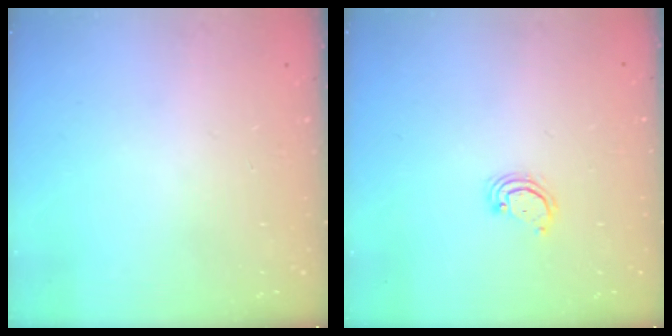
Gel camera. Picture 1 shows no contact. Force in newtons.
{"total": 2.8, "press": 2.8, "slide": 0.2}